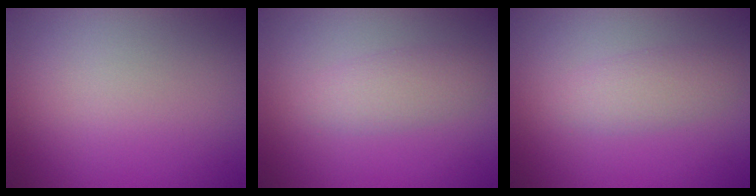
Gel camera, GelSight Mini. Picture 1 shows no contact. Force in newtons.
{"total": 2.3, "press": 2.3, "slide": 0.0}
{"total": 2.3, "press": 2.3, "slide": 0.0}